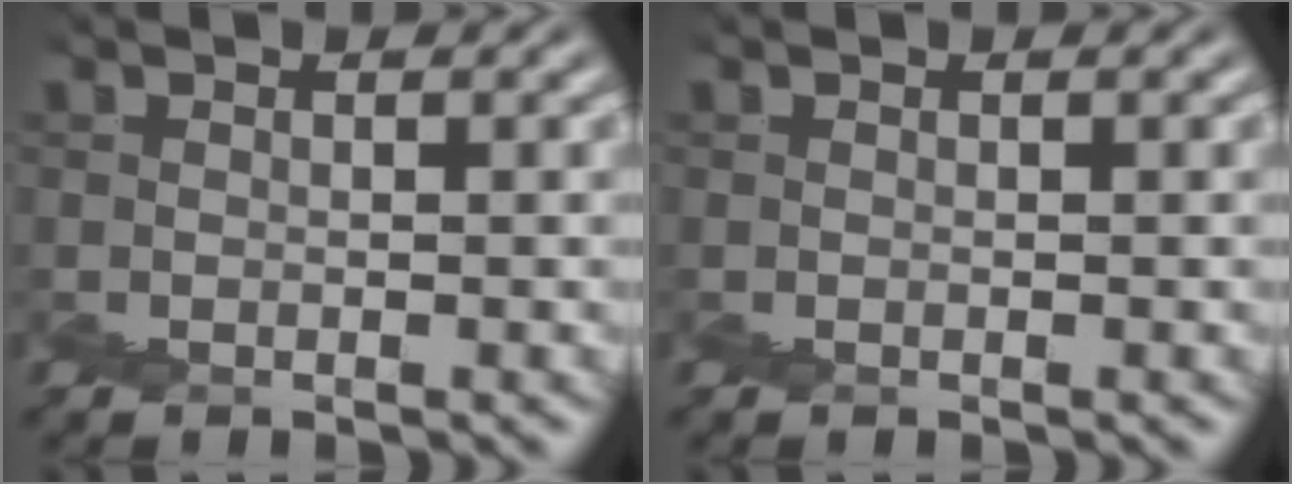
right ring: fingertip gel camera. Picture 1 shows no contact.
{"total": 0.0}